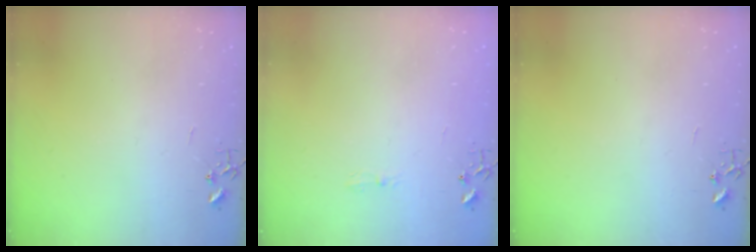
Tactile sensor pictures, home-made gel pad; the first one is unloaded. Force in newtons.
{"total": 5.5, "press": 5.4, "slide": 0.6}
{"total": 0.0}